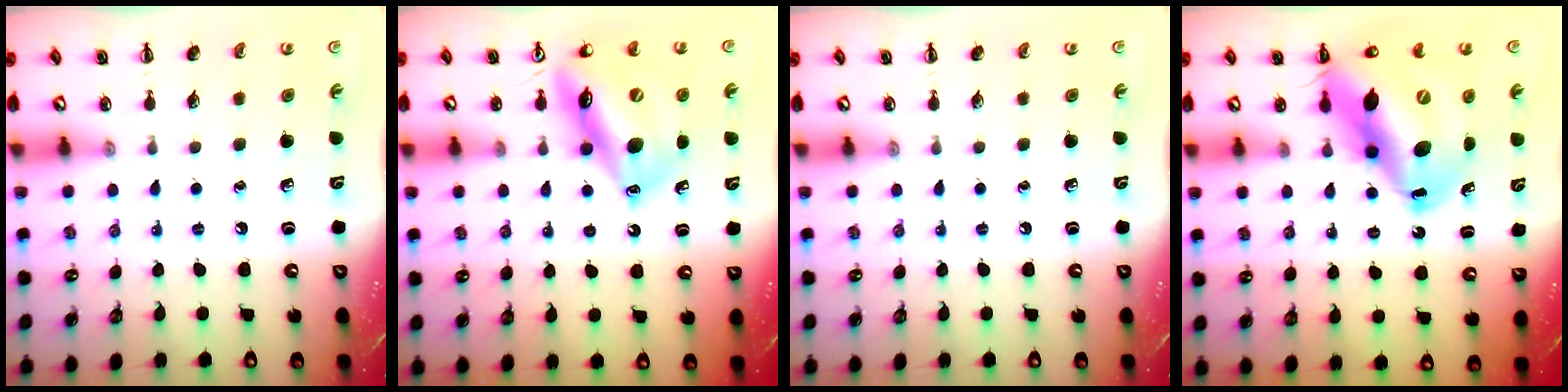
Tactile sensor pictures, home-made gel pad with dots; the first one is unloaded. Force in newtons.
{"total": 15.9, "press": 15.6, "slide": 3.0}
{"total": 0.0}
{"total": 19.4, "press": 18.5, "slide": 5.6}